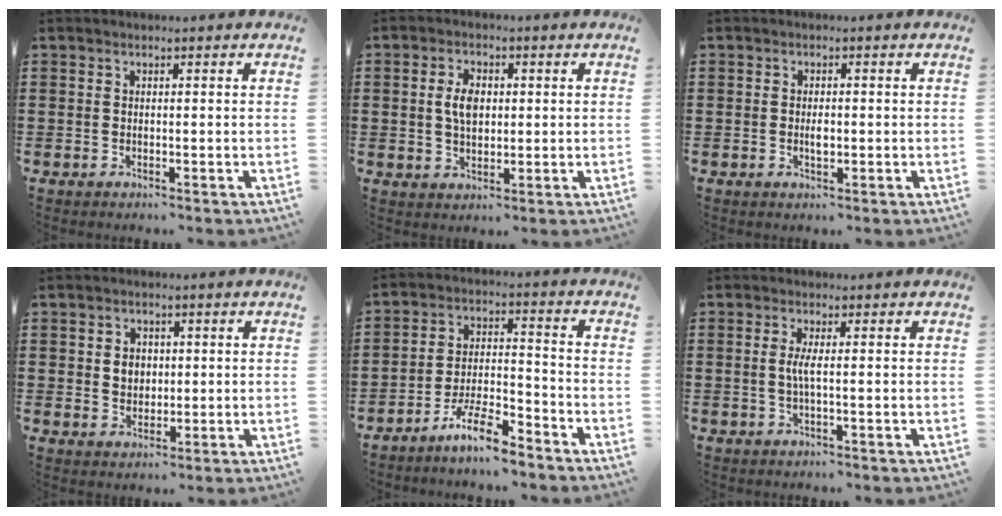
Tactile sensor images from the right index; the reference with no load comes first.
{"total": 4.4, "force": [0.5, 2.6, 3.6], "torque": [-0.075, 0.011, 0.007]}
{"total": 1.8, "force": [-0.2, 0.7, 1.6], "torque": [-0.030, 0.002, -0.003]}
{"total": 2.7, "force": [0.3, 2.3, 1.4], "torque": [-0.036, 0.007, 0.005]}
{"total": 7.7, "force": [-6.4, 1.1, 4.2], "torque": [-0.088, 0.005, -0.120]}
{"total": 2.4, "force": [-0.1, -0.2, 2.4], "torque": [-0.054, -0.012, -0.005]}